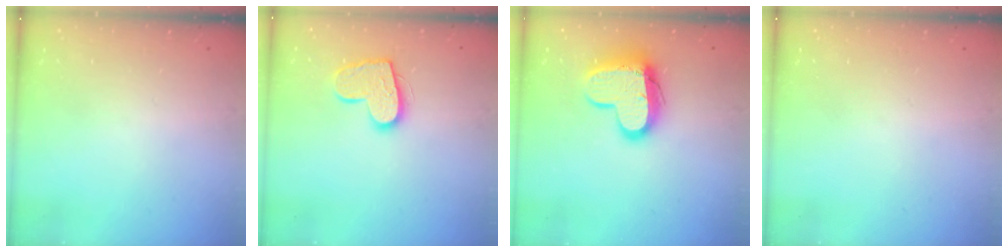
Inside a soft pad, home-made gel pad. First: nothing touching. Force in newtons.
{"total": 13.3, "press": 13.3, "slide": 0.9}
{"total": 13.5, "press": 13.5, "slide": 1.2}
{"total": 0.0}